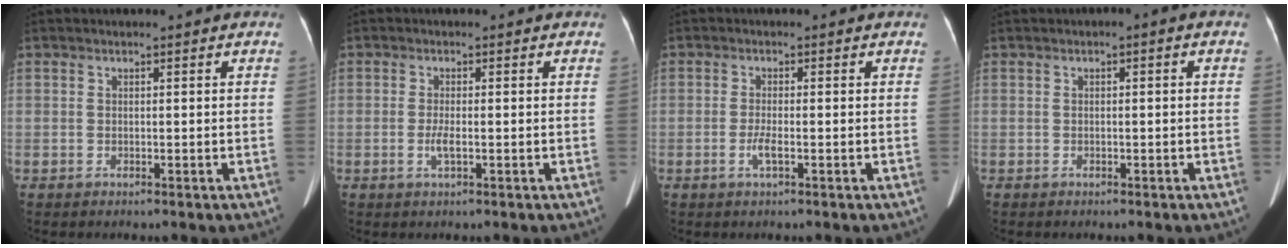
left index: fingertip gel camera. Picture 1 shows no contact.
{"total": 1.9, "force": [-0.5, 0.3, 1.8], "torque": [-0.038, -0.002, -0.010]}
{"total": 2.0, "force": [-0.8, 0.2, 1.9], "torque": [-0.041, -0.002, -0.016]}
{"total": 1.0, "force": [-0.5, 0.7, 0.5], "torque": [-0.004, 0.011, -0.008]}